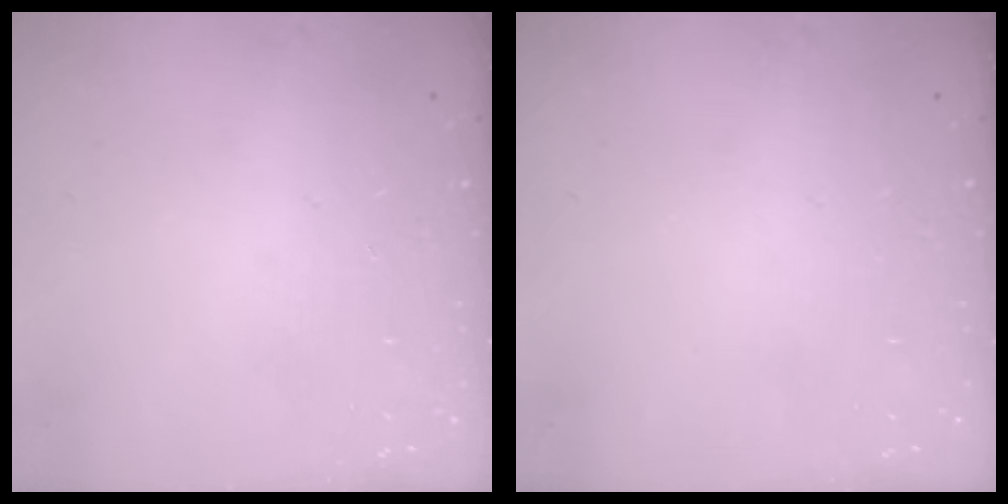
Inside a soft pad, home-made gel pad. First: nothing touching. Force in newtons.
{"total": 0.0}